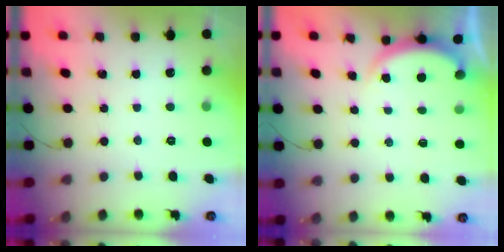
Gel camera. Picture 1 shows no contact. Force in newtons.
{"total": 2.5, "press": 2.4, "slide": 0.6}